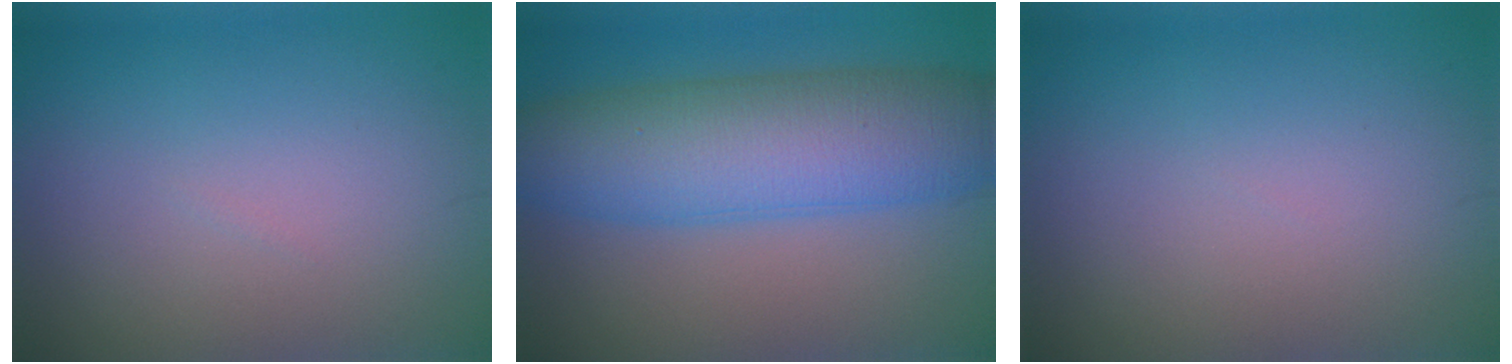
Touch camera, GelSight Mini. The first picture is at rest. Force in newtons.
{"total": 10.2, "press": 10.2, "slide": 0.1}
{"total": 0.0}